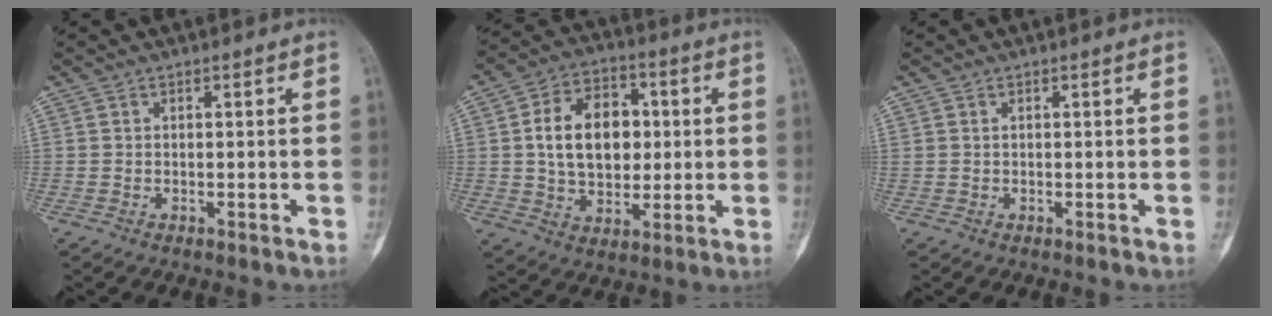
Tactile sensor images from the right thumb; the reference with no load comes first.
{"total": 15.0, "force": [1.7, 10.4, 10.7], "torque": [-0.140, 0.010, 0.027]}
{"total": 0.0}